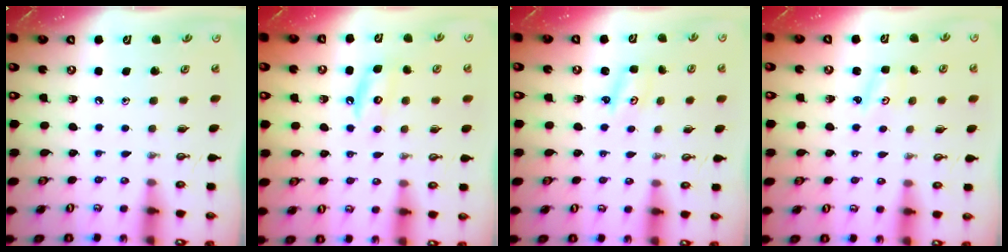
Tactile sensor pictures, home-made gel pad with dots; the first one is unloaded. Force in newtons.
{"total": 4.4, "press": 4.4, "slide": 0.4}
{"total": 2.2, "press": 2.2, "slide": 0.3}
{"total": 2.2, "press": 2.2, "slide": 0.3}